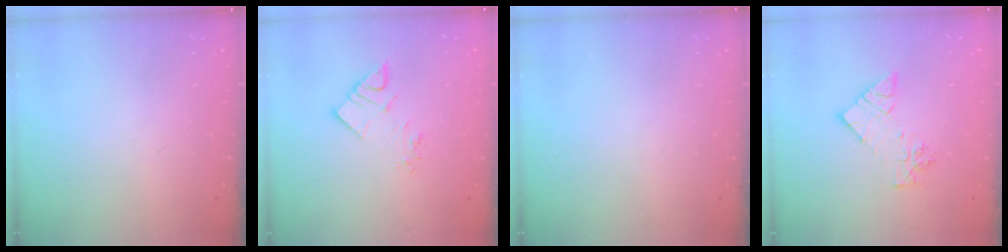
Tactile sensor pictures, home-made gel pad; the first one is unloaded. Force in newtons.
{"total": 7.1, "press": 7.1, "slide": 0.6}
{"total": 0.0}
{"total": 10.2, "press": 10.1, "slide": 0.9}